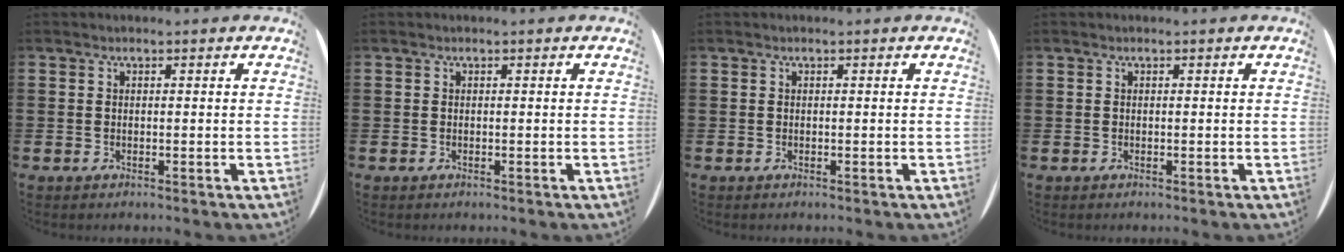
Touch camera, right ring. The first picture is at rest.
{"total": 0.0}
{"total": 0.0}
{"total": 0.0}